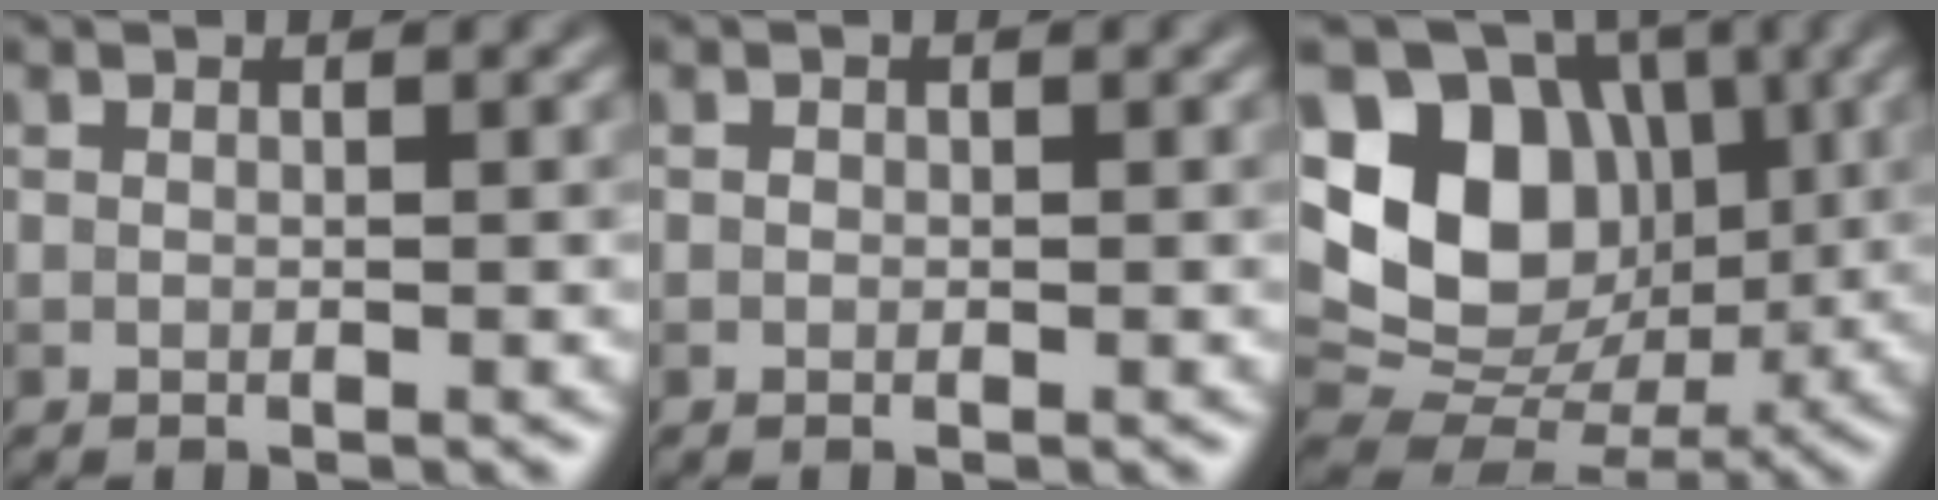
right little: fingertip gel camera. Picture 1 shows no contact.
{"total": 0.0}
{"total": 12.0, "force": [2.1, 9.5, 6.9], "torque": [-0.127, 0.001, 0.027]}